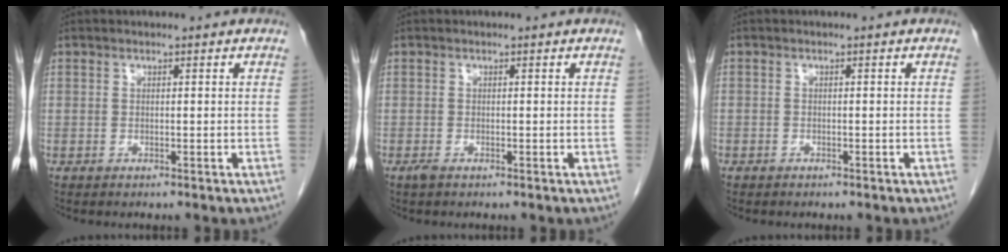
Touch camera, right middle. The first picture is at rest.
{"total": 0.8, "force": [-0.5, 0.2, 0.5], "torque": [-0.014, -0.002, -0.008]}
{"total": 0.5, "force": [-0.4, 0.3, 0.1], "torque": [-0.007, 0.002, -0.008]}